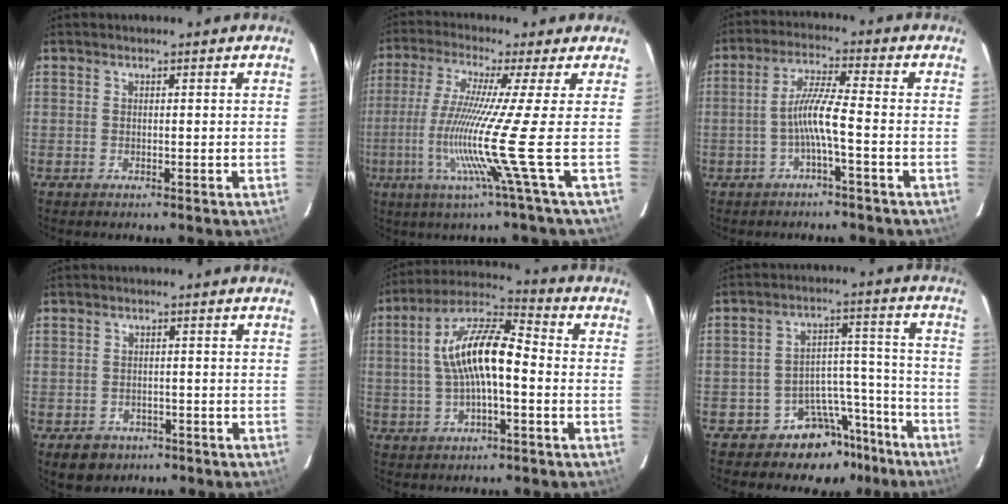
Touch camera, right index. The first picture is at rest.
{"total": 12.4, "force": [-3.1, -4.0, 11.3], "torque": [-0.223, -0.023, -0.062]}
{"total": 5.9, "force": [-2.1, -0.3, 5.4], "torque": [-0.118, 0.010, -0.039]}
{"total": 5.1, "force": [-2.6, 4.2, 1.1], "torque": [-0.025, 0.011, -0.029]}
{"total": 12.9, "force": [-0.7, 4.3, 12.2], "torque": [-0.229, 0.022, -0.016]}
{"total": 11.9, "force": [-9.8, 6.5, 1.9], "torque": [-0.020, 0.062, -0.137]}